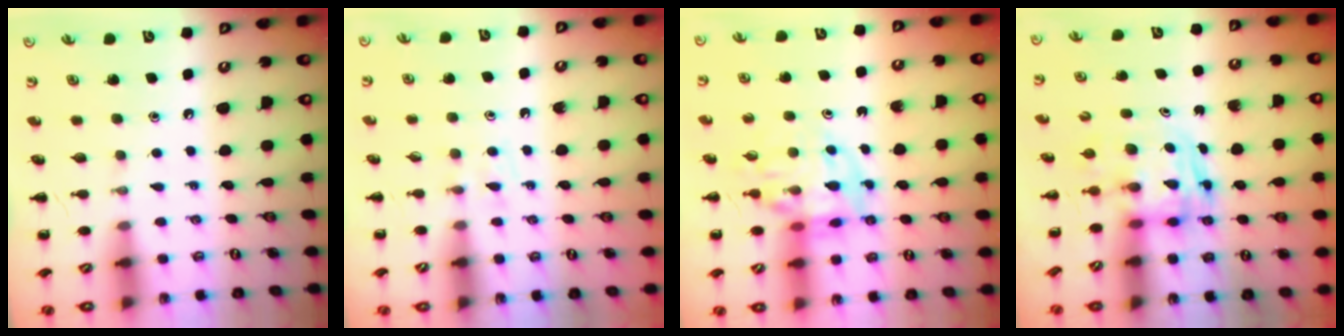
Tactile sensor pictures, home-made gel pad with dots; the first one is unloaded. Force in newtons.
{"total": 4.4, "press": 4.1, "slide": 1.6}
{"total": 10.5, "press": 10.0, "slide": 3.3}
{"total": 2.7, "press": 2.7, "slide": 0.2}